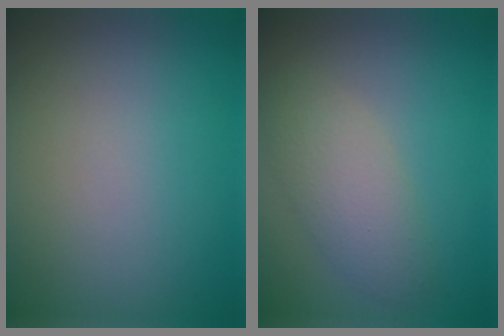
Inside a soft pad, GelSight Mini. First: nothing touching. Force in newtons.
{"total": 3.5, "press": 3.5, "slide": 0.0}